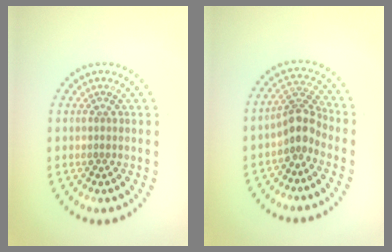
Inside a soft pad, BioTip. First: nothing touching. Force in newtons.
{"total": 2.8, "press": 2.2, "slide": 1.8}